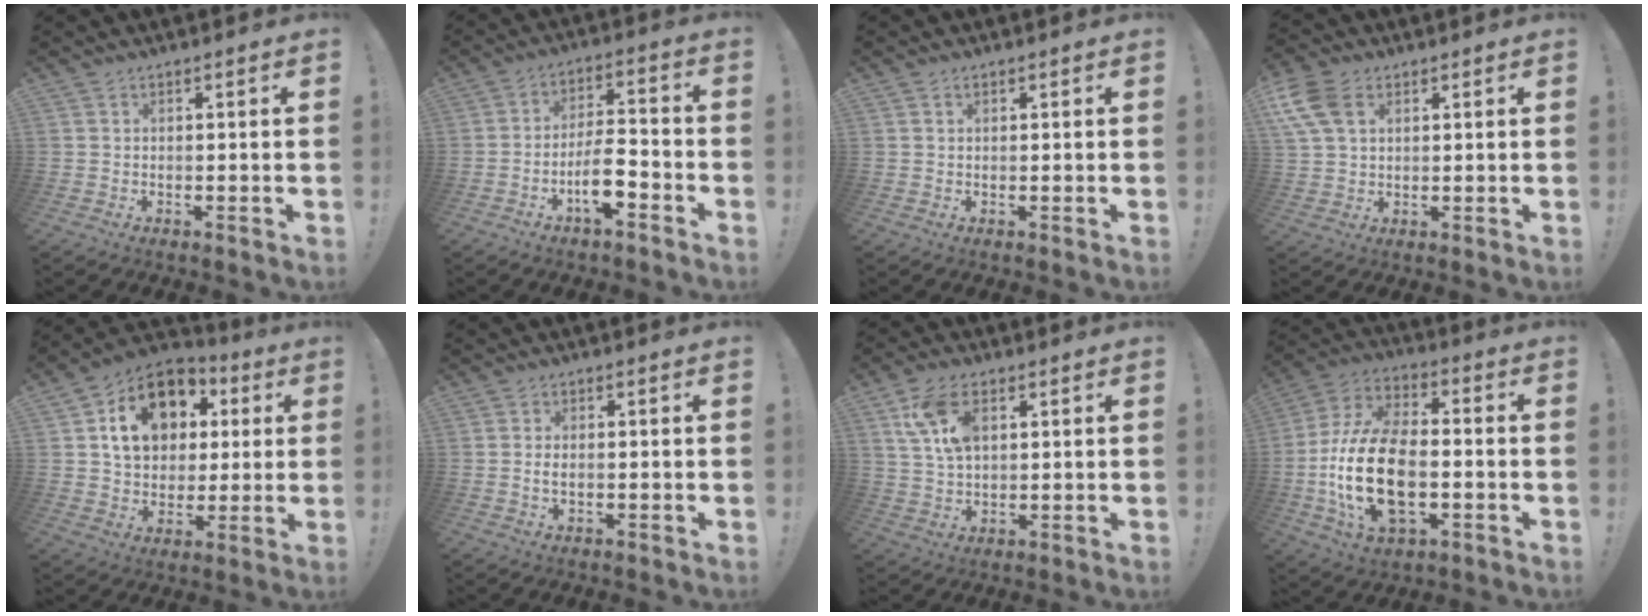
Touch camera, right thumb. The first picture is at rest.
{"total": 10.0, "force": [-4.7, 3.4, 8.1], "torque": [-0.147, 0.019, -0.083]}
{"total": 0.7, "force": [0.3, 0.5, 0.4], "torque": [-0.007, 0.002, 0.005]}
{"total": 10.4, "force": [3.7, 6.9, 6.9], "torque": [-0.134, -0.008, 0.073]}
{"total": 17.1, "force": [5.3, 13.0, 9.6], "torque": [-0.138, -0.005, 0.104]}
{"total": 1.9, "force": [-0.4, 0.7, 1.7], "torque": [-0.028, 0.002, -0.008]}
{"total": 11.3, "force": [4.3, 6.8, 7.9], "torque": [-0.154, 0.001, 0.081]}
{"total": 22.5, "force": [-4.6, 13.2, 17.7], "torque": [-0.351, 0.019, -0.068]}